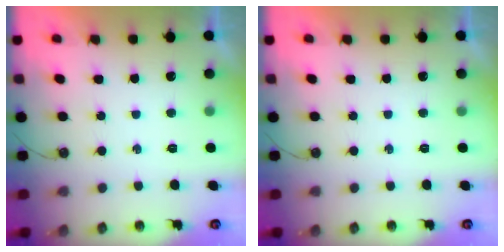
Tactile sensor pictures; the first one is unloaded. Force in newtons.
{"total": 0.0}